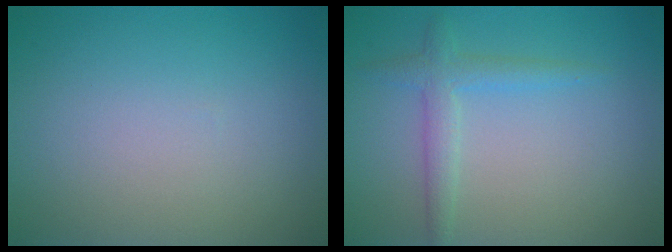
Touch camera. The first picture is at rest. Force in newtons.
{"total": 2.2, "press": 2.2, "slide": 0.1}